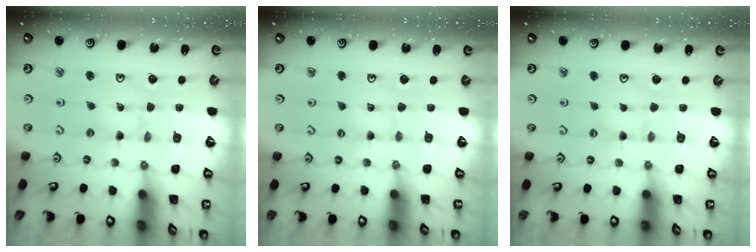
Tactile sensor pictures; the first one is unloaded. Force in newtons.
{"total": 2.0, "press": 2.0, "slide": 0.4}
{"total": 1.3, "press": 1.3, "slide": 0.3}